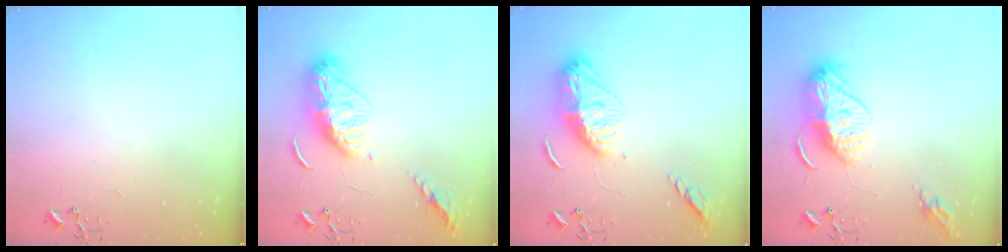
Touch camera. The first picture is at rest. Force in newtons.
{"total": 13.5, "press": 13.5, "slide": 1.2}
{"total": 15.6, "press": 15.5, "slide": 1.6}
{"total": 14.4, "press": 14.3, "slide": 1.2}